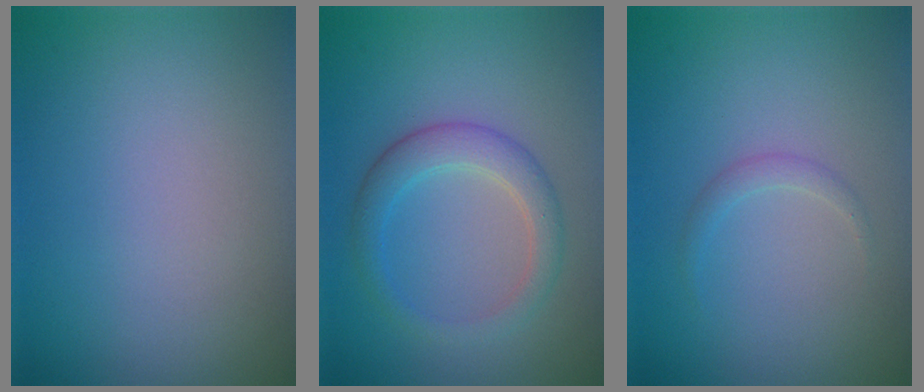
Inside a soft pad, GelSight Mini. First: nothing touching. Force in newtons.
{"total": 3.2, "press": 3.2, "slide": 0.2}
{"total": 1.0, "press": 1.0, "slide": 0.1}